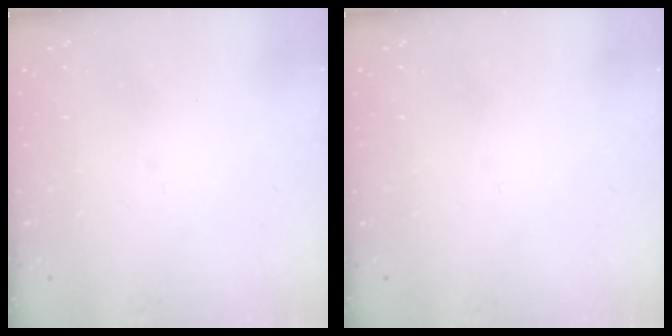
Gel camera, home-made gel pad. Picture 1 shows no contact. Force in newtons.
{"total": 0.0}